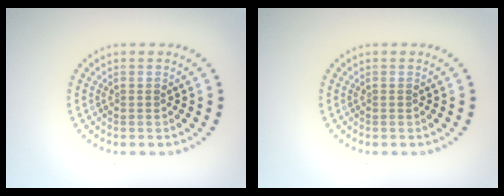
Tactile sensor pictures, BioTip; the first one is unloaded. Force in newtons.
{"total": 0.0}